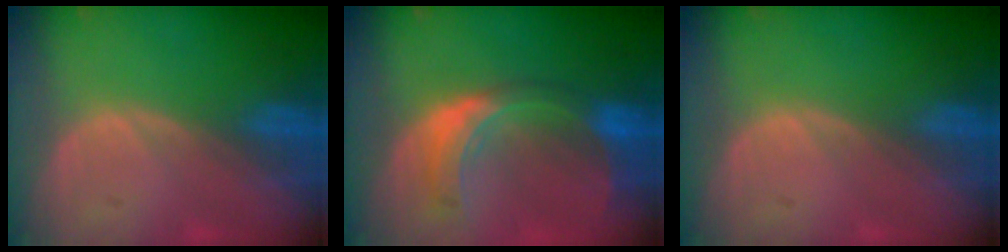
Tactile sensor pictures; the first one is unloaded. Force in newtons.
{"total": 8.3, "press": 7.4, "slide": 3.8}
{"total": 0.0}